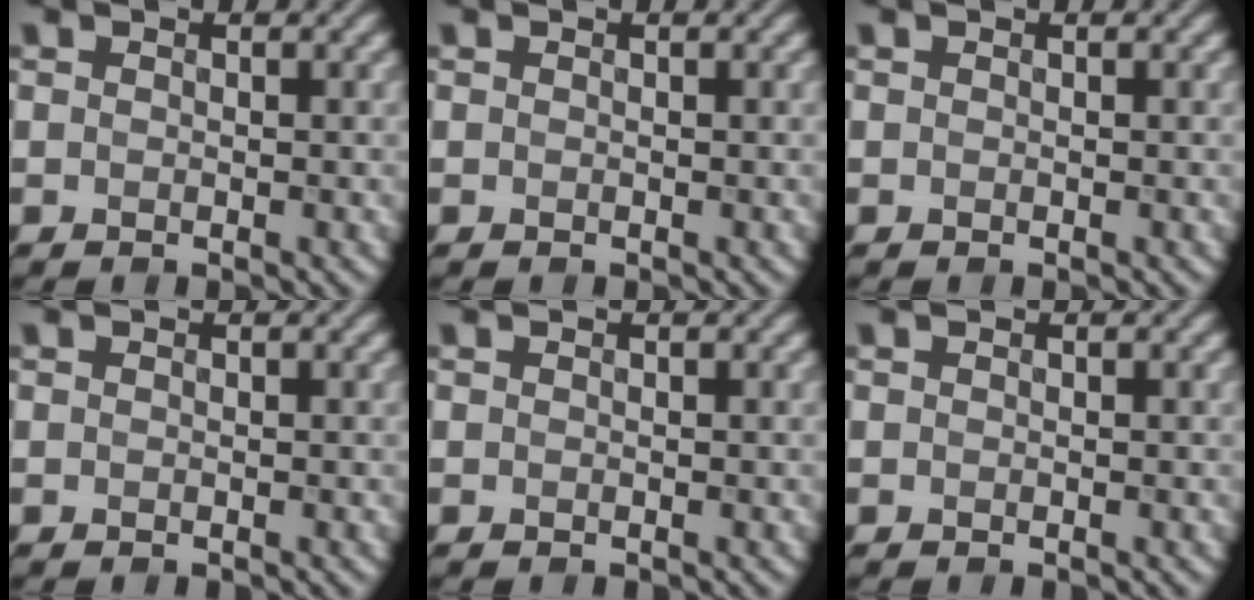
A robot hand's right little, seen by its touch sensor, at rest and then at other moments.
{"total": 0.0}
{"total": 0.0}
{"total": 0.0}
{"total": 0.0}
{"total": 0.0}